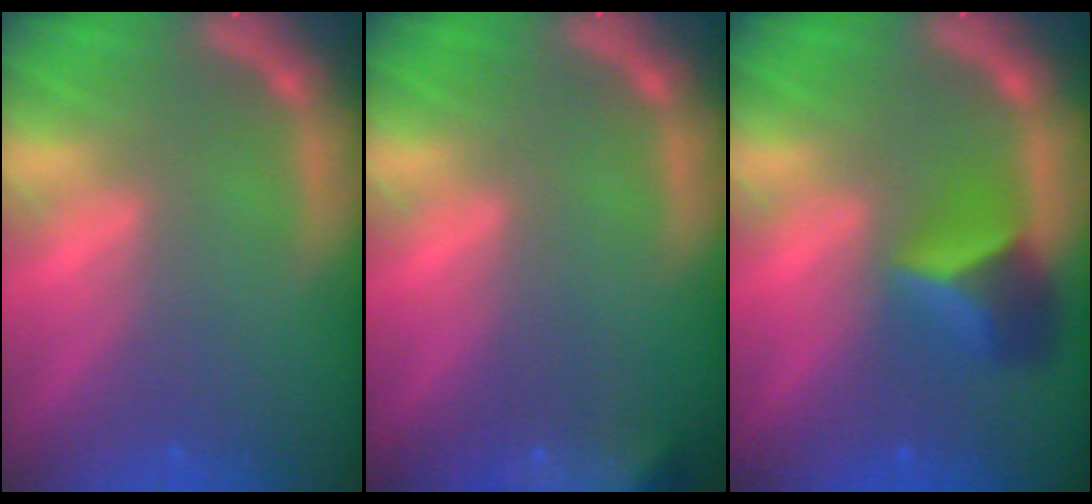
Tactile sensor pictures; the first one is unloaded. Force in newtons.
{"total": 9.9}
{"total": 4.4}